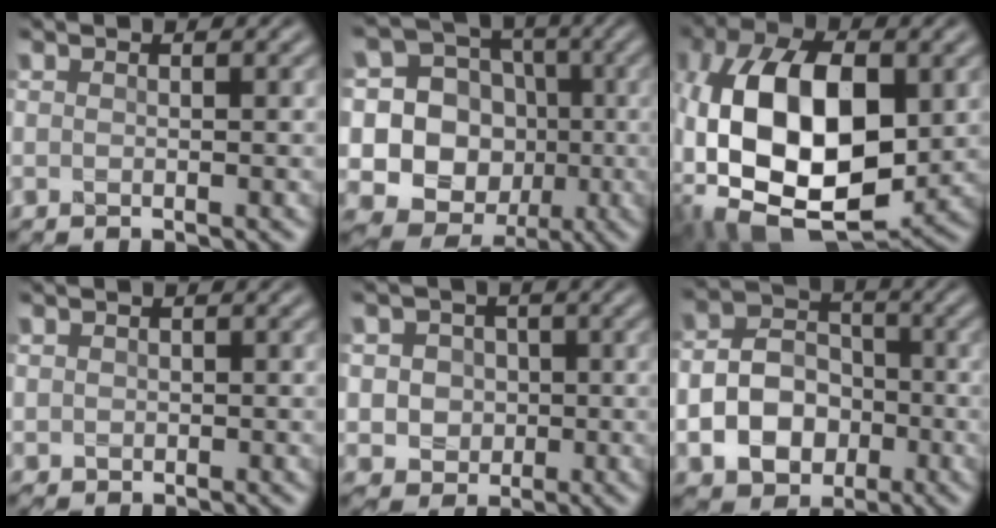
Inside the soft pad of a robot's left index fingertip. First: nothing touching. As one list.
[{"total": 18.6, "force": [-1.1, 17.9, 5.0], "torque": [-0.148, 0.024, -0.041]}, {"total": 15.3, "force": [-0.5, 9.0, 12.3], "torque": [-0.249, -0.009, -0.006]}, {"total": 0.9, "force": [0.2, 0.8, -0.2], "torque": [0.018, -0.002, 0.001]}, {"total": 5.2, "force": [0.6, 5.0, 1.3], "torque": [-0.013, 0.029, -0.009]}, {"total": 6.3, "force": [-1.5, 5.1, 3.5], "torque": [-0.059, -0.004, -0.030]}]